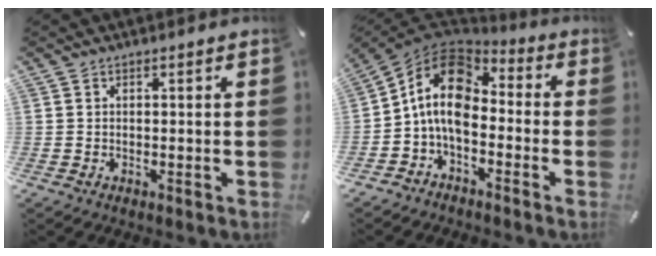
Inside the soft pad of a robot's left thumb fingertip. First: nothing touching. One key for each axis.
{"total": 12.9, "fx": -1.6, "fy": 8.5, "fz": 9.6, "tx": -0.191, "ty": 0.024, "tz": -0.034}